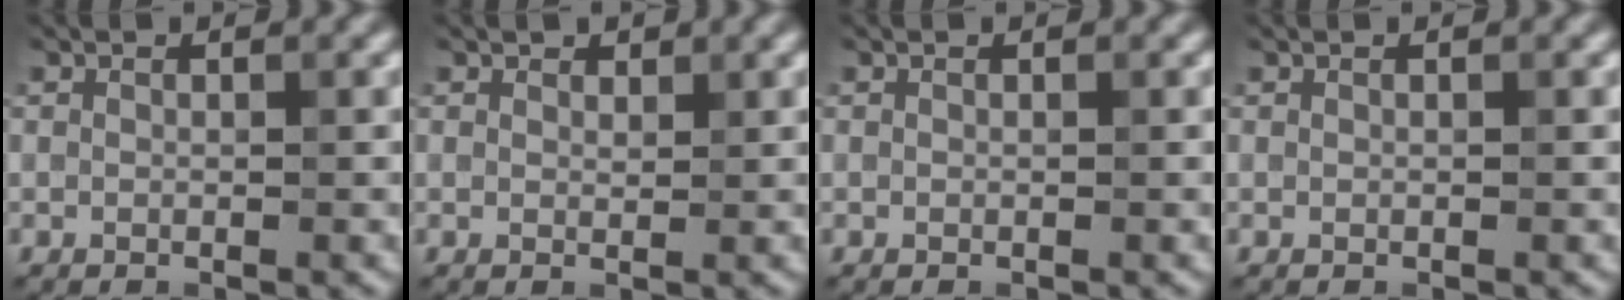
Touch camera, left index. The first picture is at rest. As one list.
[{"total": 0.8, "force": [0.7, 0.5, 0.2], "torque": [-0.002, -0.002, 0.010]}, {"total": 0.0}, {"total": 0.0}]